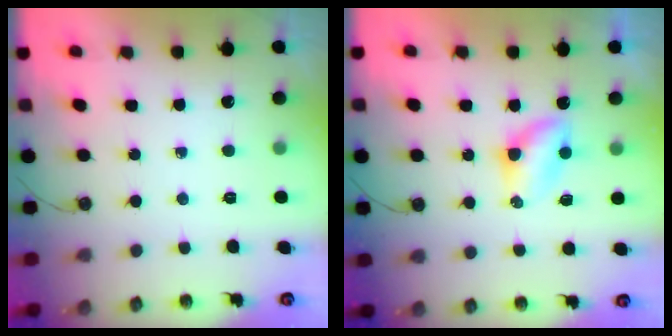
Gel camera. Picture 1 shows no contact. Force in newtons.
{"total": 4.3, "press": 4.3, "slide": 0.5}